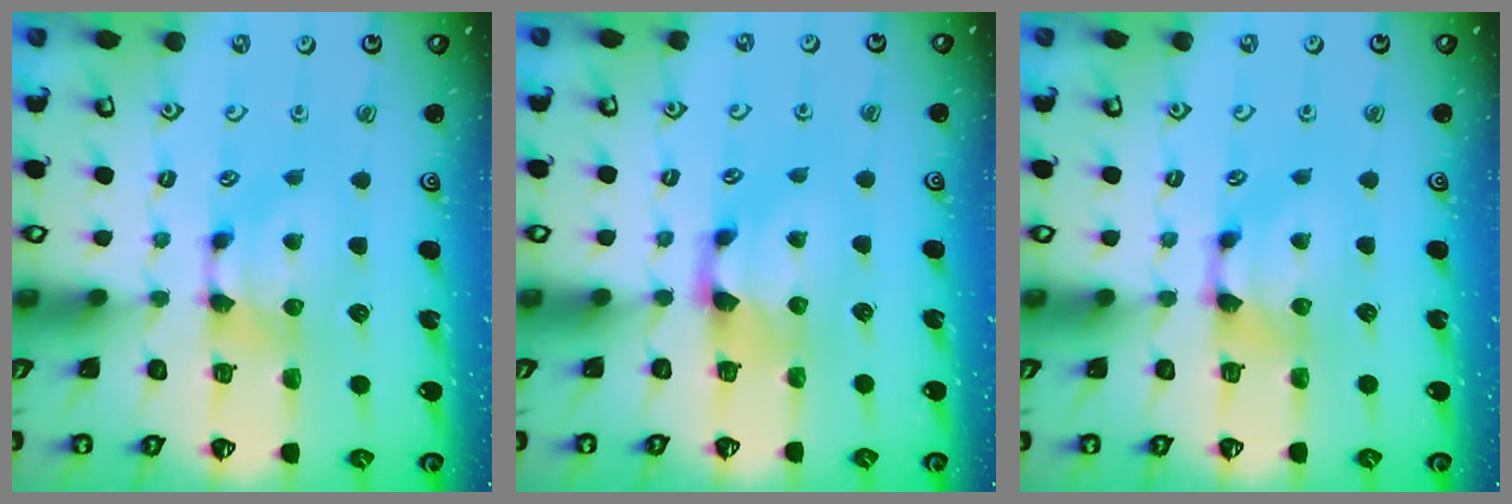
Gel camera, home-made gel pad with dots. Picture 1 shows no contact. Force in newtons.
{"total": 1.2, "press": 0.2, "slide": 1.2}
{"total": 0.9, "press": 0.6, "slide": 0.6}